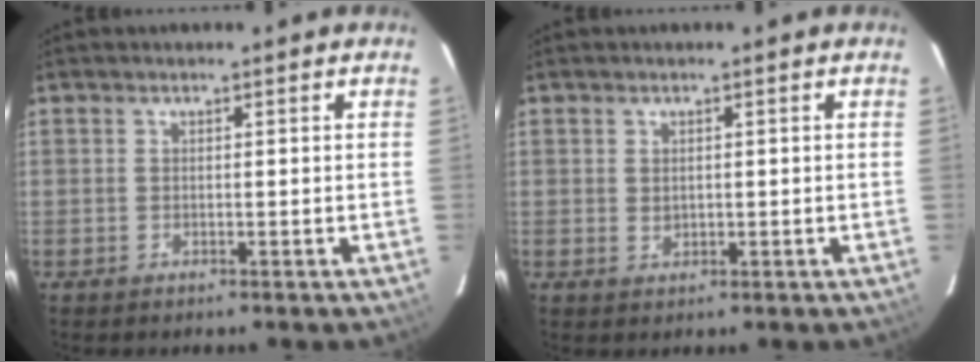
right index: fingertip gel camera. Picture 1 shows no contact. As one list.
[{"total": 1.2, "force": [0.2, 1.0, 0.6], "torque": [-0.009, 0.001, 0.006]}]